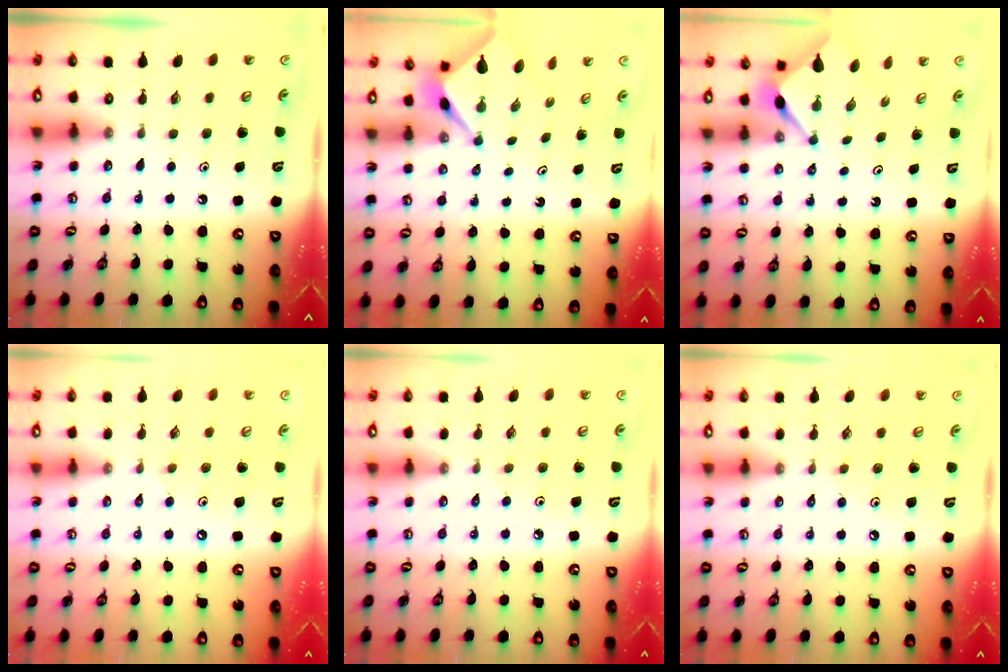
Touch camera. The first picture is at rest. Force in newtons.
{"total": 2.7, "press": 2.7, "slide": 0.1}
{"total": 2.9, "press": 2.8, "slide": 0.3}
{"total": 3.0, "press": 3.0, "slide": 0.4}
{"total": 2.6, "press": 2.5, "slide": 0.5}
{"total": 2.8, "press": 2.7, "slide": 0.6}